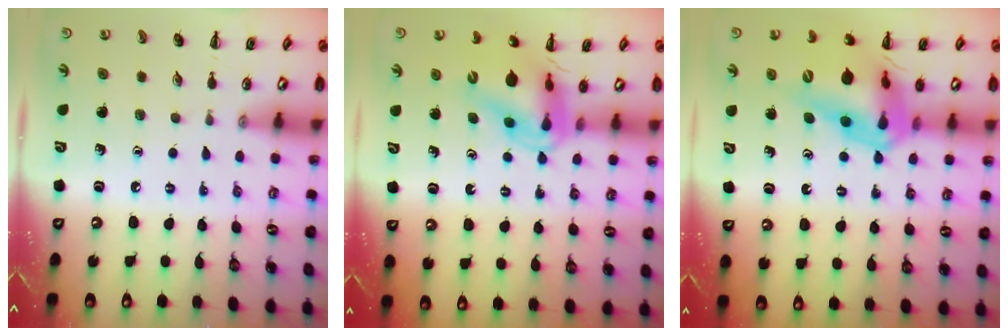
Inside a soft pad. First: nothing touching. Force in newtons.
{"total": 12.8, "press": 12.0, "slide": 4.3}
{"total": 19.9, "press": 19.1, "slide": 5.5}